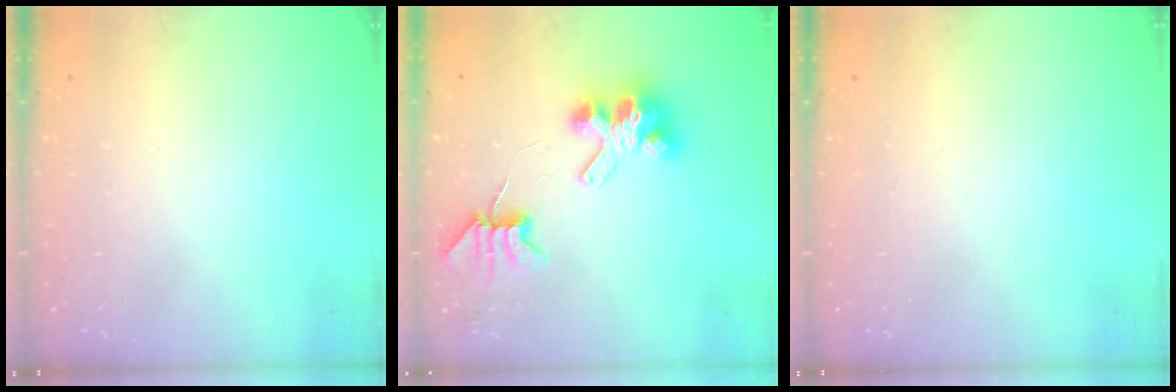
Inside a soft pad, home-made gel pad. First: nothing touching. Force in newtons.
{"total": 8.0, "press": 8.0, "slide": 0.7}
{"total": 0.0}